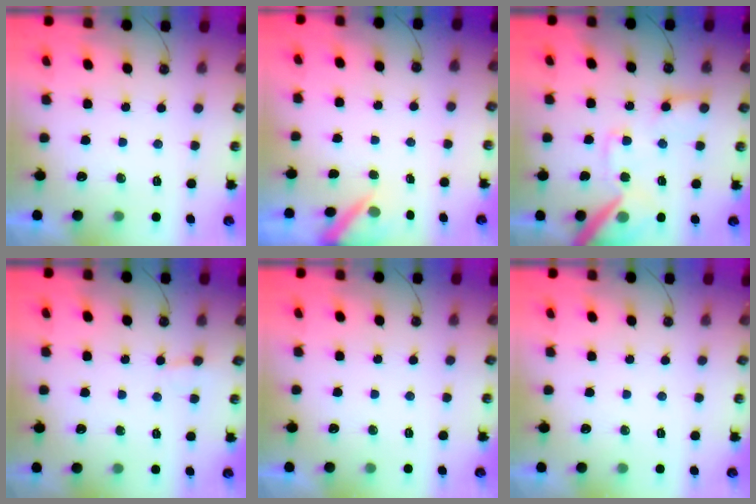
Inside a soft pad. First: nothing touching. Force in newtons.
{"total": 3.7, "press": 3.7, "slide": 0.3}
{"total": 16.7, "press": 16.5, "slide": 2.3}
{"total": 3.3, "press": 3.3, "slide": 0.3}
{"total": 0.0}
{"total": 0.0}